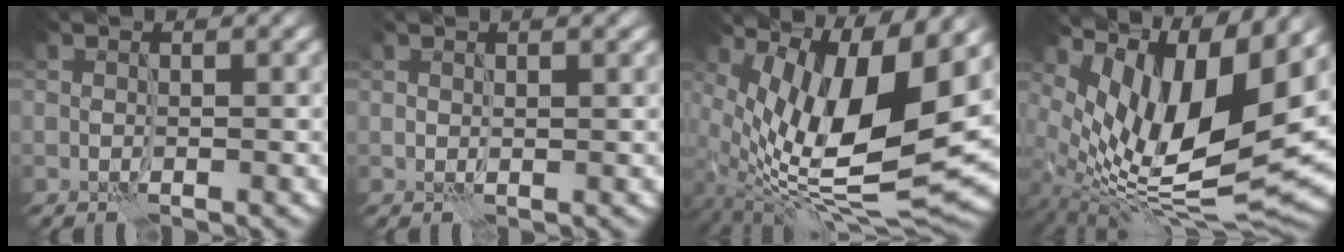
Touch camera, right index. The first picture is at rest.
{"total": 1.2, "force": [0.7, 0.4, 0.9], "torque": [-0.014, 0.002, 0.013]}
{"total": 13.5, "force": [3.0, 4.8, 12.3], "torque": [-0.230, -0.003, 0.059]}
{"total": 13.3, "force": [3.7, 5.8, 11.4], "torque": [-0.212, 0.000, 0.071]}